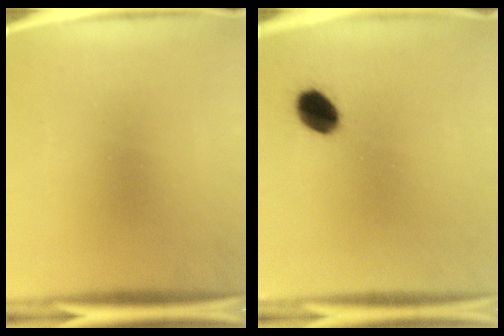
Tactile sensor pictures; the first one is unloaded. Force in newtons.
{"total": 7.0}